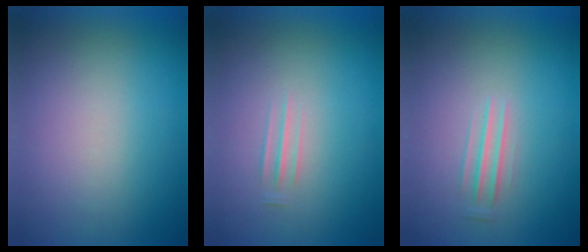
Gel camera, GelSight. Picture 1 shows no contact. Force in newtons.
{"total": 1.4}
{"total": 1.6}